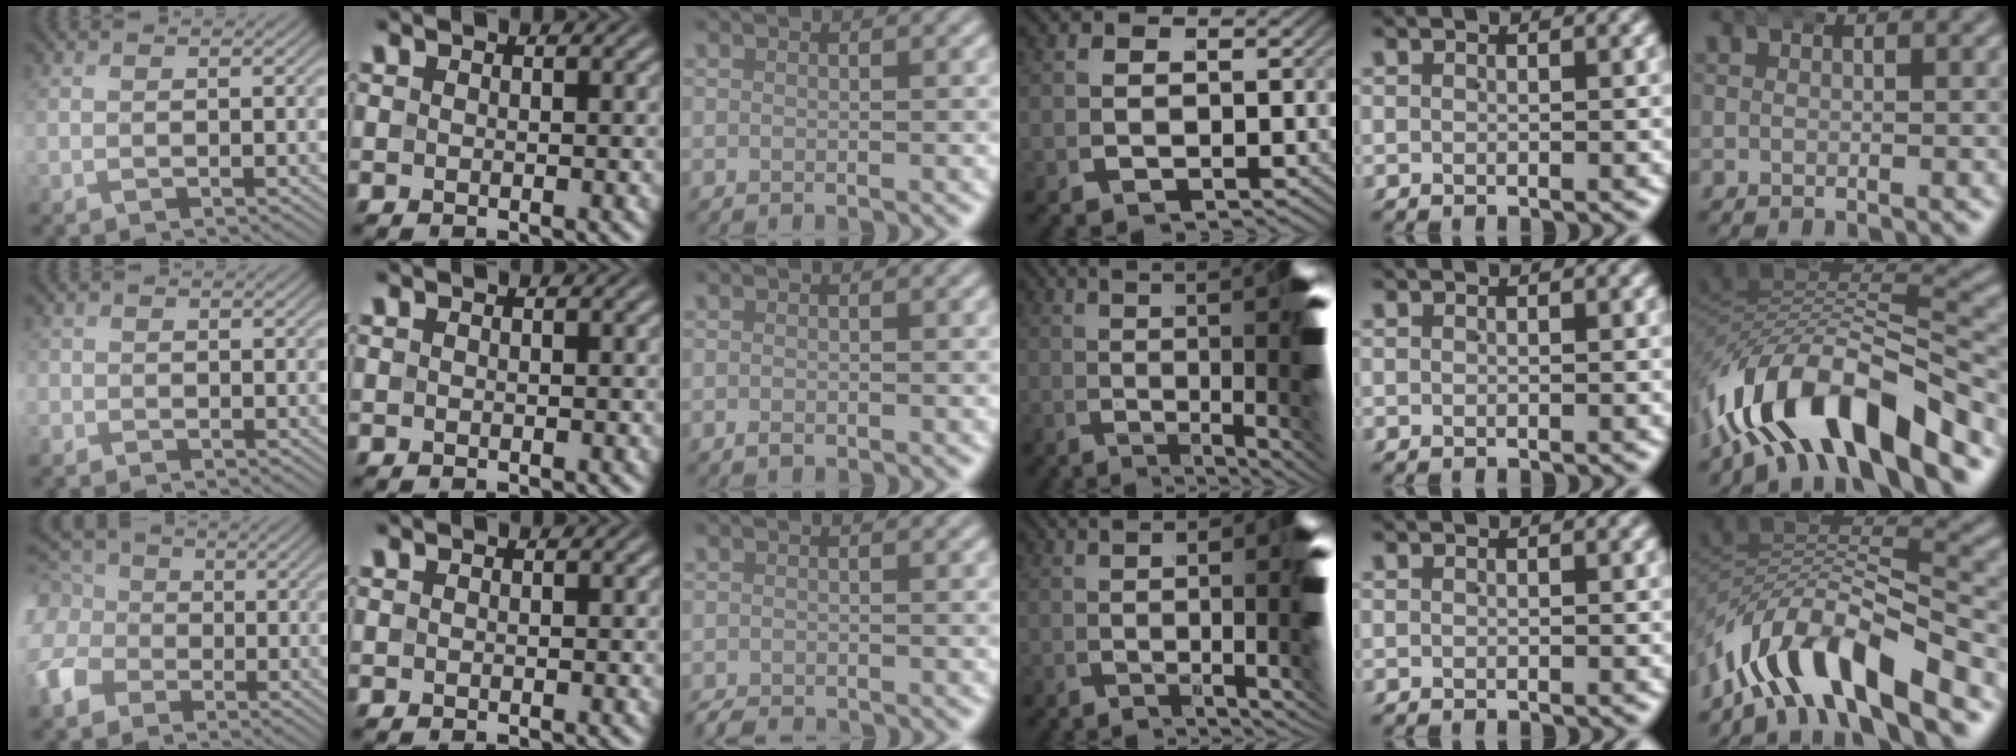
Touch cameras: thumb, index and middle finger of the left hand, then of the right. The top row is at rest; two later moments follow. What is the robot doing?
{"motion": "wrap", "object": "arm wrap"}